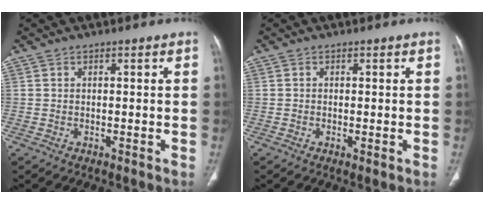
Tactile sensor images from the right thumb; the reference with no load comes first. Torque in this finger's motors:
{"motor_torque": [-0.02, -0.01, -0.18, -0.14, -0.03]}